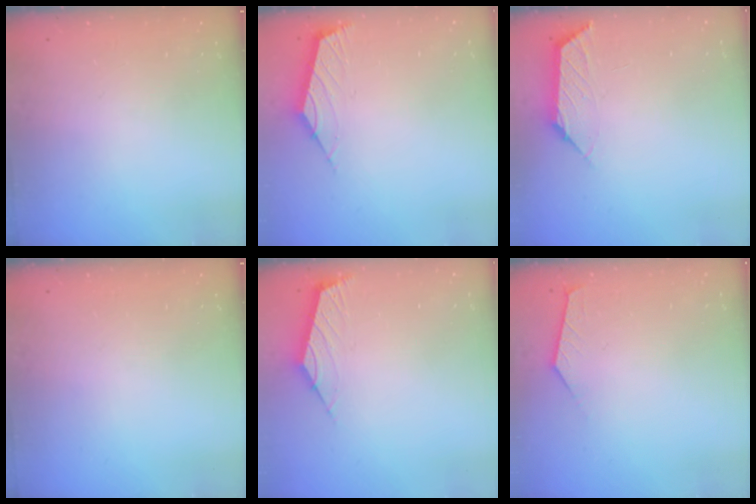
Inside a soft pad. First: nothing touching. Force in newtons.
{"total": 2.7, "press": 2.6, "slide": 0.6}
{"total": 2.8, "press": 2.8, "slide": 0.3}
{"total": 0.0}
{"total": 2.6, "press": 2.6, "slide": 0.7}
{"total": 2.5, "press": 2.4, "slide": 0.4}